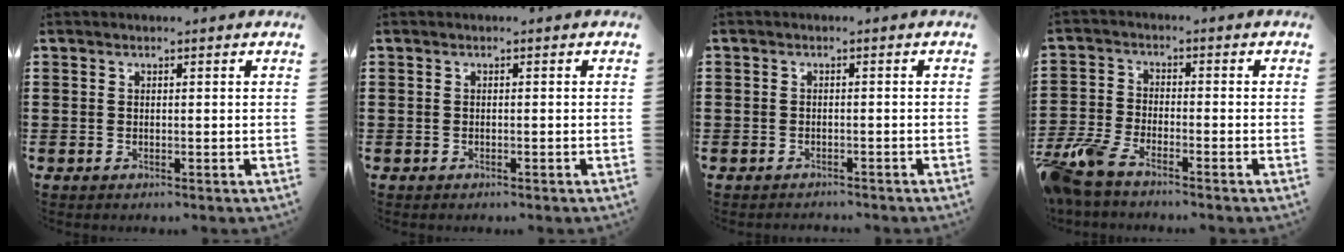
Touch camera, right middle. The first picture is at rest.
{"total": 0.0}
{"total": 1.3, "force": [-1.3, 0.4, -0.2], "torque": [0.001, 0.003, -0.030]}
{"total": 5.9, "force": [-5.0, 1.3, 3.0], "torque": [-0.097, -0.017, -0.105]}